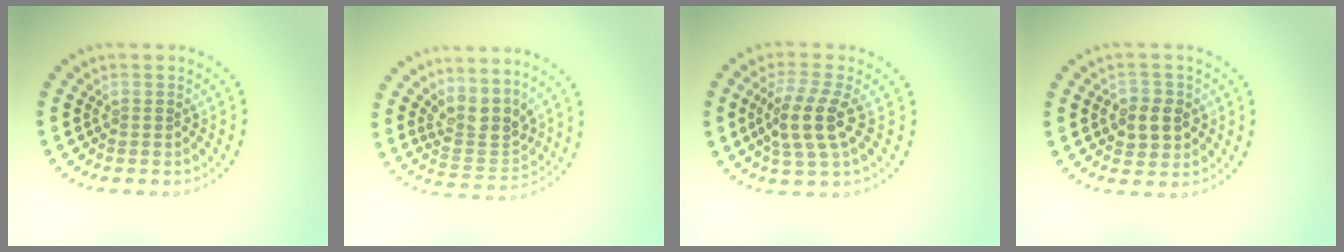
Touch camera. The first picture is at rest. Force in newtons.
{"total": 3.3, "press": 2.6, "slide": 2.1}
{"total": 4.0, "press": 3.5, "slide": 1.9}
{"total": 2.9, "press": 2.8, "slide": 0.5}